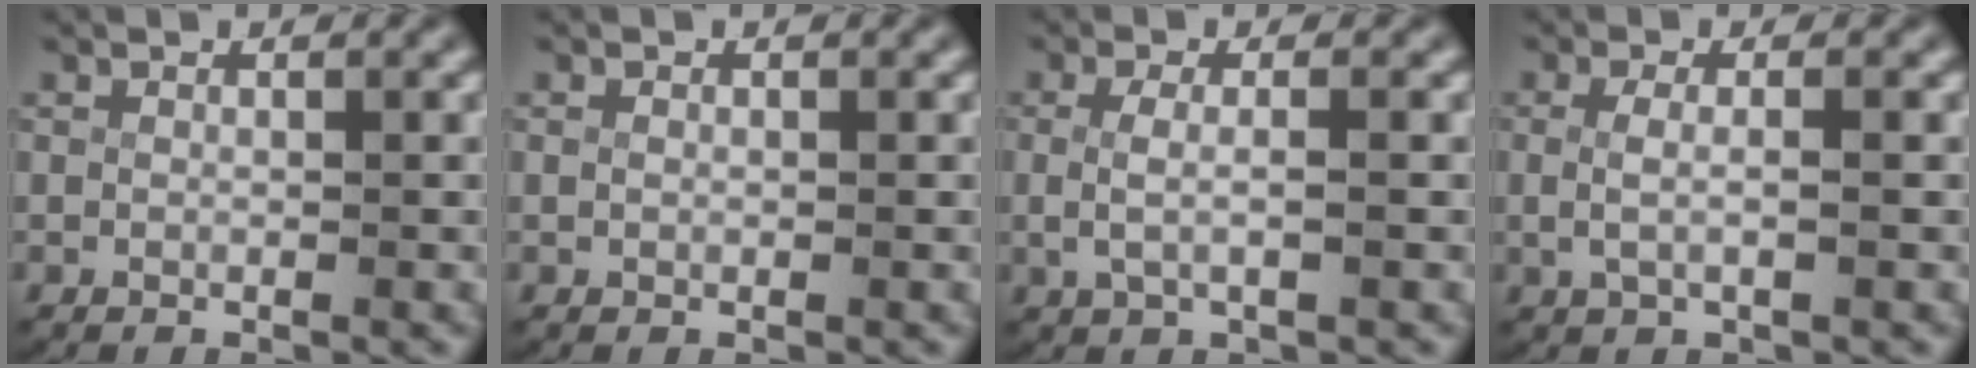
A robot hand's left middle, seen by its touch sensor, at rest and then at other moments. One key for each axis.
{"total": 0.0}
{"total": 2.5, "fx": -0.2, "fy": 1.0, "fz": 2.3, "tx": -0.060, "ty": -0.008, "tz": 0.003}
{"total": 2.3, "fx": -0.2, "fy": 0.8, "fz": 2.1, "tx": -0.054, "ty": -0.008, "tz": 0.001}